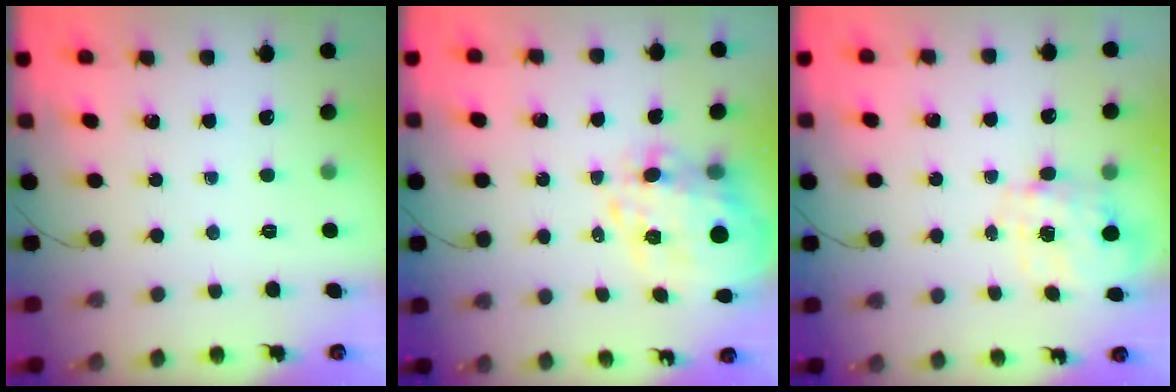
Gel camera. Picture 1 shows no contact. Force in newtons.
{"total": 12.2, "press": 12.0, "slide": 2.2}
{"total": 3.9, "press": 3.8, "slide": 0.9}